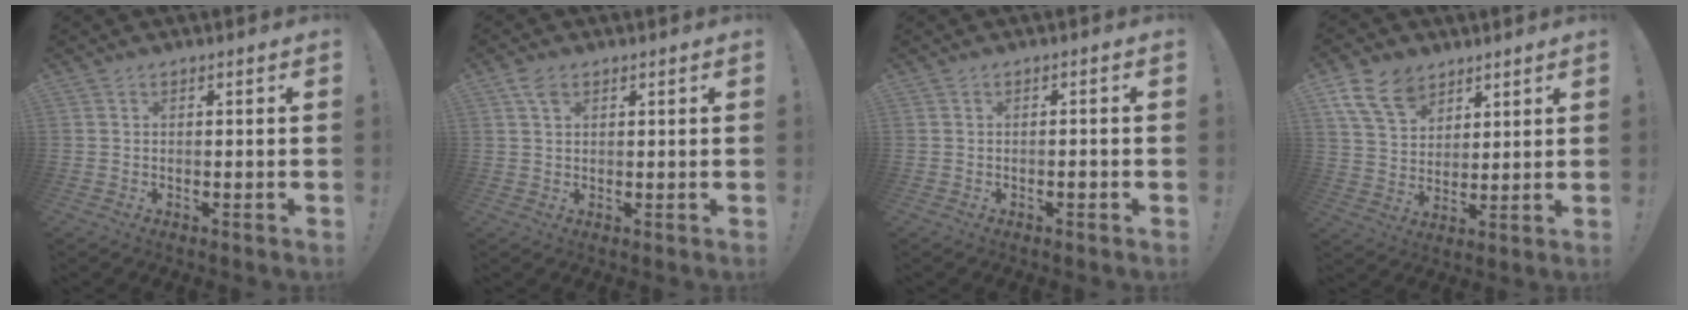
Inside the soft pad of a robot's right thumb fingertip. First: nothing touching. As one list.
[{"total": 3.5, "force": [1.9, 1.9, 2.2], "torque": [-0.037, -0.004, 0.036]}, {"total": 1.5, "force": [-0.9, 0.1, 1.2], "torque": [-0.024, 0.005, -0.015]}, {"total": 12.1, "force": [7.6, 7.9, 5.3], "torque": [-0.102, -0.033, 0.149]}]